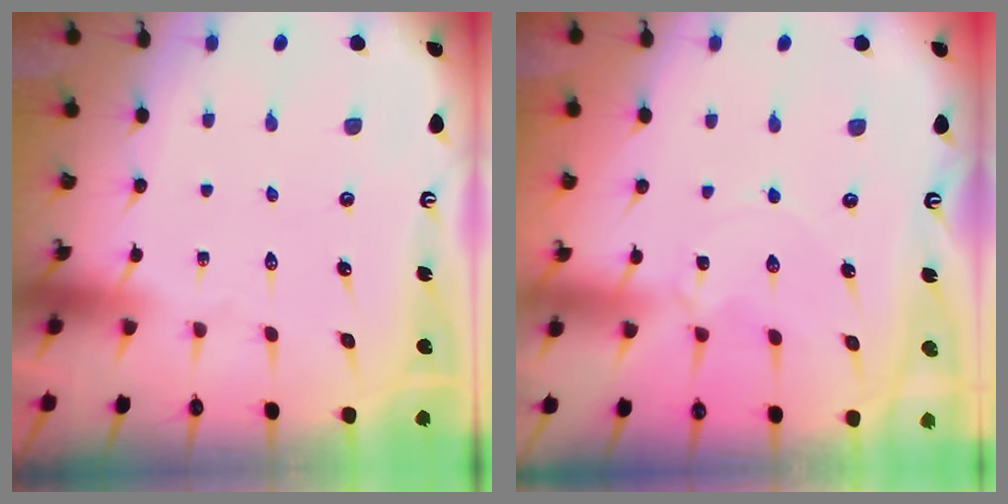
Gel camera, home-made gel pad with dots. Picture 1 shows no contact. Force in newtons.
{"total": 1.1, "press": 1.0, "slide": 0.4}